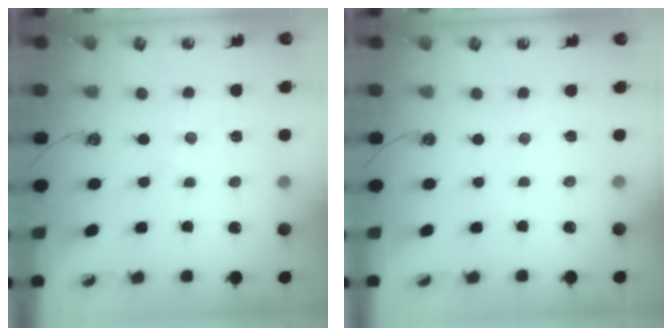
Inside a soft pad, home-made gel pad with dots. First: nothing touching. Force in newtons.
{"total": 2.3, "press": 2.3, "slide": 0.3}